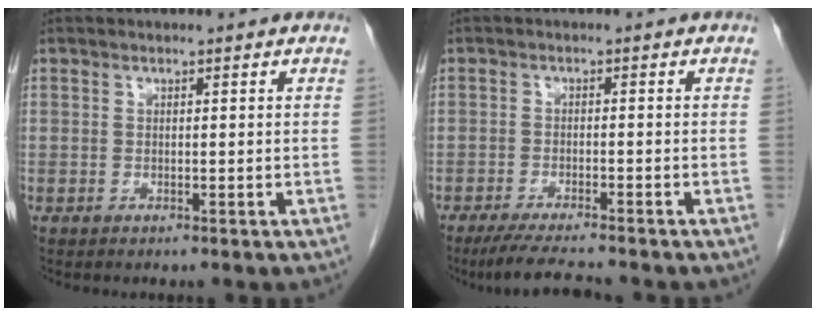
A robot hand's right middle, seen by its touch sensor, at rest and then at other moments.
{"total": 6.7, "force": [-6.0, 0.2, 3.1], "torque": [-0.052, -0.021, -0.100]}